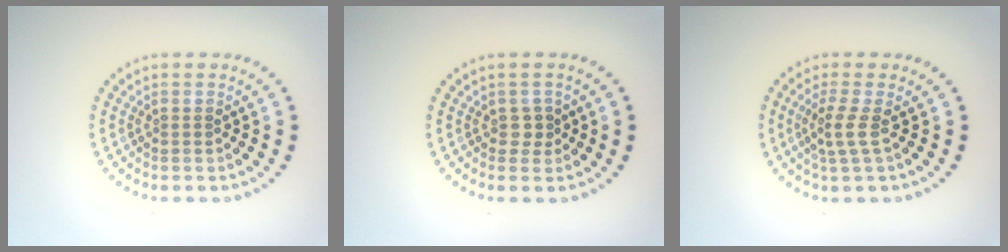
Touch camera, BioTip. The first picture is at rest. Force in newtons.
{"total": 0.9, "press": 0.8, "slide": 0.4}
{"total": 2.0, "press": 1.5, "slide": 1.4}